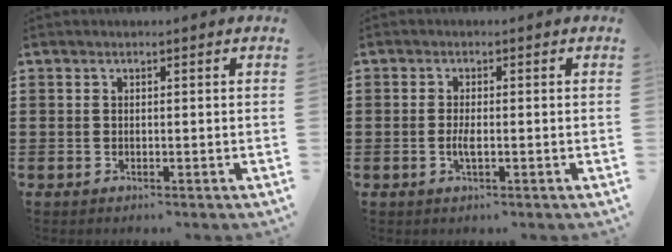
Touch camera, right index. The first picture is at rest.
{"total": 2.1, "force": [-0.6, 0.6, 2.0], "torque": [-0.043, -0.002, -0.012]}